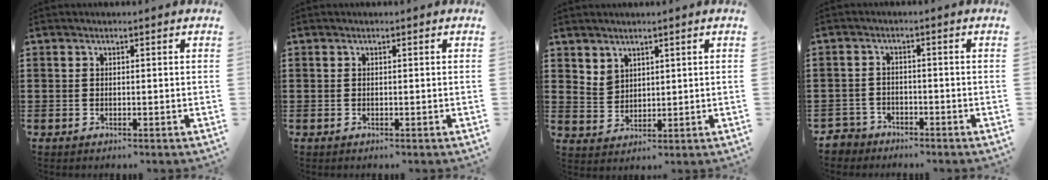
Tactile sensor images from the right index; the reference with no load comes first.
{"total": 0.0}
{"total": 3.2, "force": [2.8, 1.6, 0.1], "torque": [-0.012, 0.001, 0.055]}
{"total": 2.5, "force": [-2.3, 1.0, -0.1], "torque": [-0.006, 0.000, -0.052]}